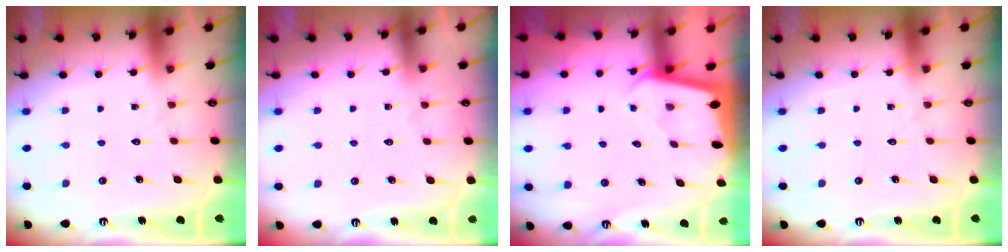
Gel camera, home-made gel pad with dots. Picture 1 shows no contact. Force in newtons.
{"total": 3.2, "press": 3.2, "slide": 0.5}
{"total": 1.9, "press": 1.9, "slide": 0.1}
{"total": 0.0}